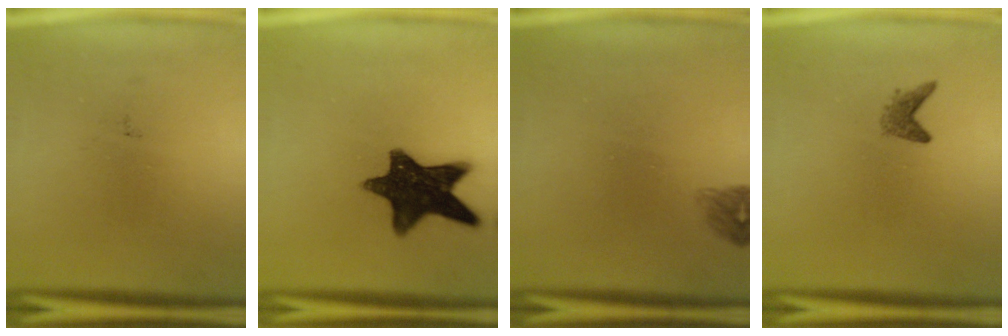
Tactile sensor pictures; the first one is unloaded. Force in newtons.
{"total": 13.4}
{"total": 1.4}
{"total": 1.4}